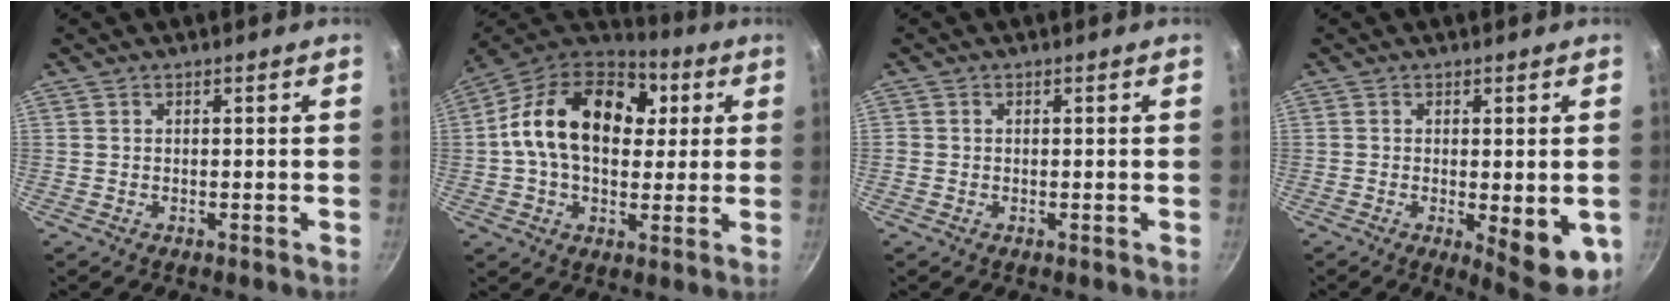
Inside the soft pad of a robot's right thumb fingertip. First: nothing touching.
{"total": 22.0, "force": [4.1, 15.0, 15.5], "torque": [-0.234, 0.020, 0.051]}
{"total": 0.6, "force": [-0.1, 0.5, 0.1], "torque": [-0.001, 0.001, -0.003]}
{"total": 9.3, "force": [-1.7, 3.1, 8.6], "torque": [-0.096, -0.009, -0.013]}